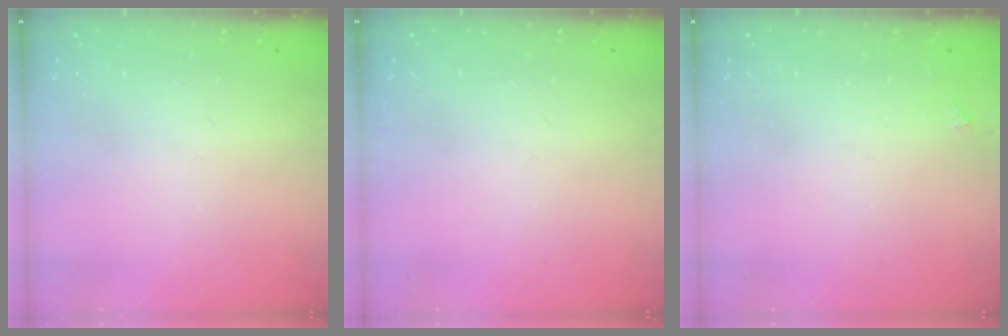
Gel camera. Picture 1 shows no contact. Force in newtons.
{"total": 0.0}
{"total": 2.0, "press": 2.0, "slide": 0.3}